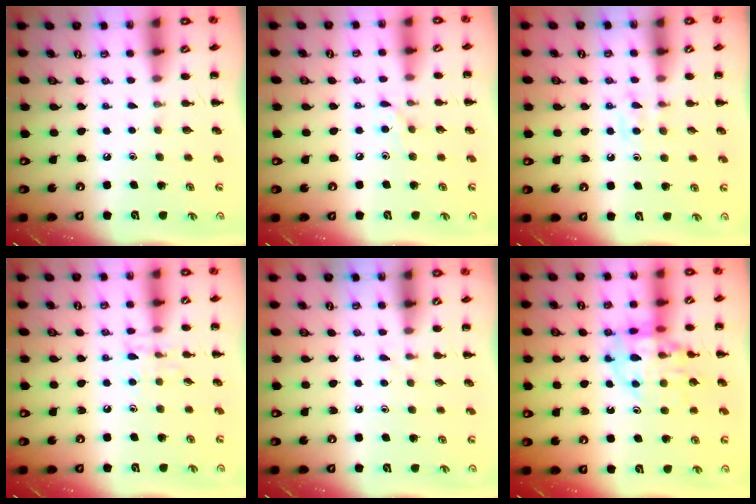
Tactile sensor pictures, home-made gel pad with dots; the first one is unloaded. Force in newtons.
{"total": 6.5, "press": 6.2, "slide": 2.2}
{"total": 6.6, "press": 6.4, "slide": 1.5}
{"total": 6.9, "press": 6.7, "slide": 1.4}
{"total": 2.4, "press": 2.3, "slide": 1.0}
{"total": 13.8, "press": 13.6, "slide": 2.2}